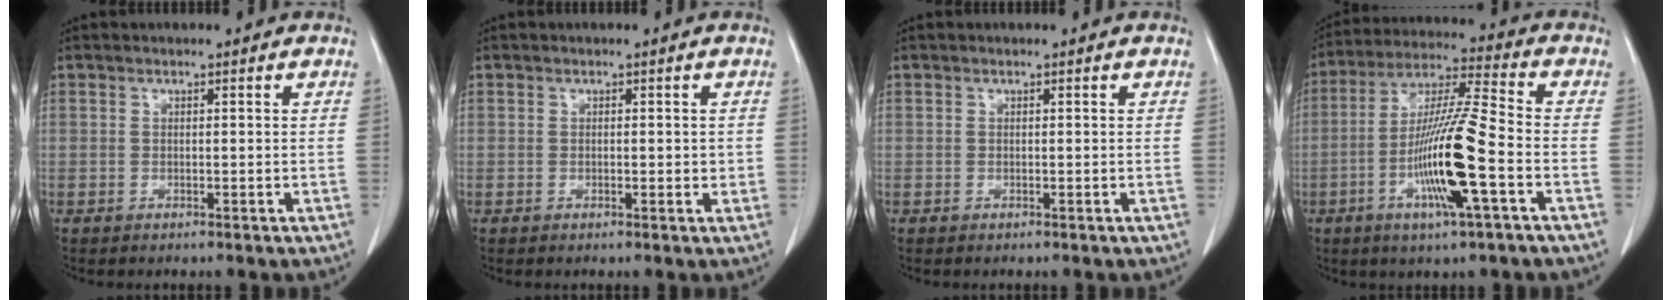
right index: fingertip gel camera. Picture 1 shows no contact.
{"total": 1.3, "force": [0.1, 0.7, 1.1], "torque": [-0.012, 0.002, 0.004]}
{"total": 0.0}
{"total": 14.4, "force": [-4.4, 0.2, 13.7], "torque": [-0.267, -0.005, -0.084]}